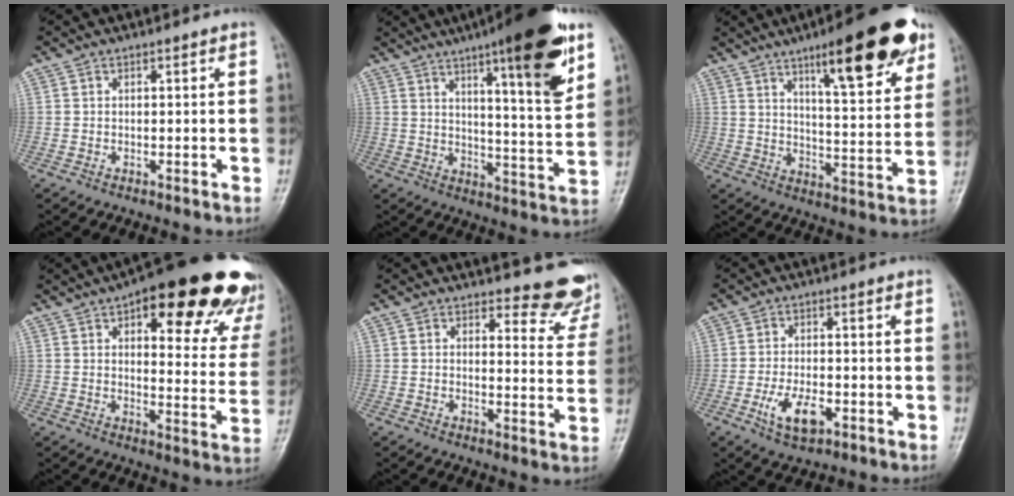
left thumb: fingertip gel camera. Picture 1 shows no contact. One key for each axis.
{"total": 19.2, "fx": 10.6, "fy": 3.3, "fz": 15.7, "tx": -0.199, "ty": -0.052, "tz": 0.154}
{"total": 20.3, "fx": 12.0, "fy": 5.0, "fz": 15.6, "tx": -0.185, "ty": -0.050, "tz": 0.177}
{"total": 26.6, "fx": 16.8, "fy": 9.8, "fz": 18.1, "tx": -0.189, "ty": -0.051, "tz": 0.204}
{"total": 8.4, "fx": 7.9, "fy": 2.5, "fz": 1.4, "tx": 0.016, "ty": -0.072, "tz": 0.074}
{"total": 6.7, "fx": -2.7, "fy": 3.4, "fz": 5.2, "tx": -0.095, "ty": 0.006, "tz": -0.045}